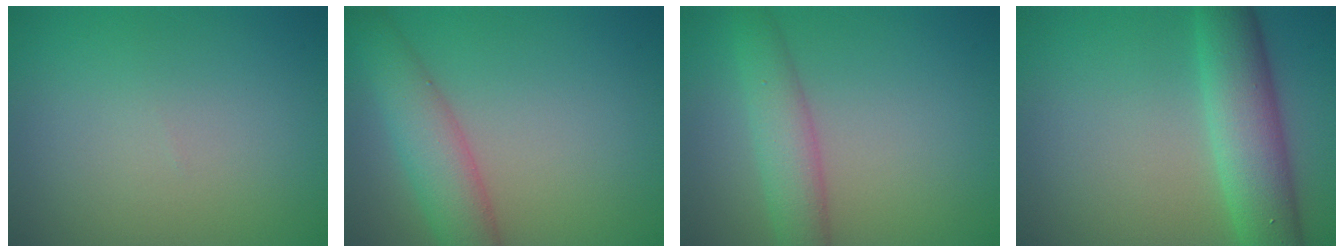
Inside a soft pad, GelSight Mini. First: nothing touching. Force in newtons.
{"total": 4.8, "press": 4.8, "slide": 0.2}
{"total": 3.7, "press": 3.7, "slide": 0.1}
{"total": 6.6, "press": 6.5, "slide": 0.2}